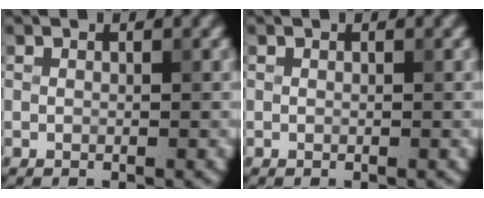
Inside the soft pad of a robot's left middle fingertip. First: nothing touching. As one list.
[{"total": 0.0}]